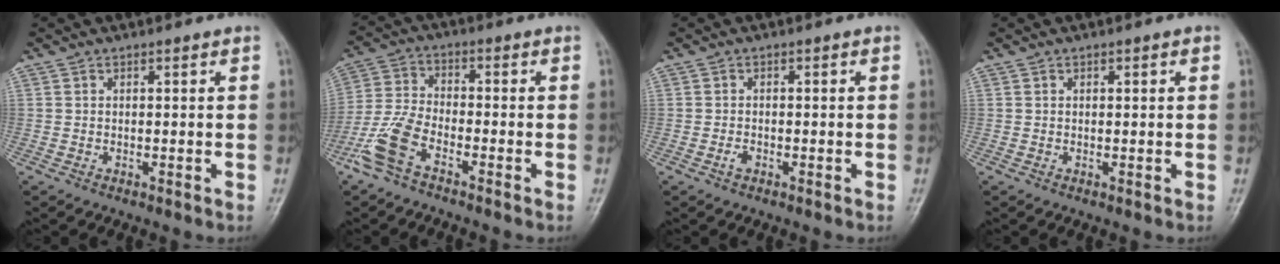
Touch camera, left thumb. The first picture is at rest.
{"total": 8.0, "force": [-5.0, 3.6, 5.2], "torque": [-0.123, 0.019, -0.111]}
{"total": 1.3, "force": [-0.8, 0.7, 0.7], "torque": [-0.012, 0.006, -0.017]}
{"total": 0.7, "force": [0.1, 0.3, 0.6], "torque": [-0.005, 0.005, 0.004]}